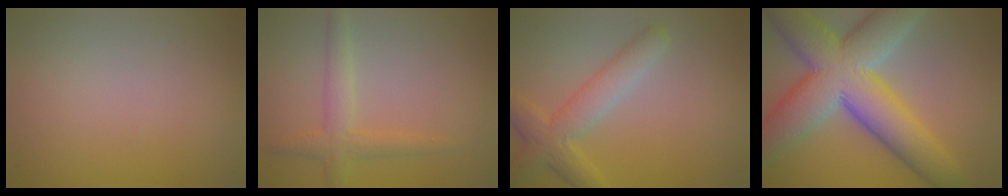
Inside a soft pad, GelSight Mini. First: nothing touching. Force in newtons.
{"total": 2.5, "press": 2.5, "slide": 0.1}
{"total": 4.0, "press": 4.0, "slide": 0.2}
{"total": 11.9, "press": 11.9, "slide": 0.7}